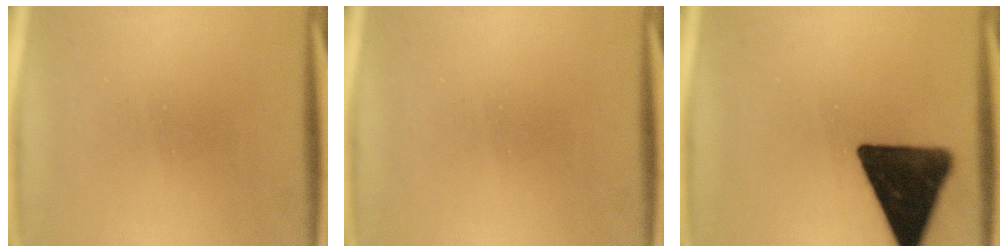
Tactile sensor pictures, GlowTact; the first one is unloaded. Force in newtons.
{"total": 0.0}
{"total": 16.7}